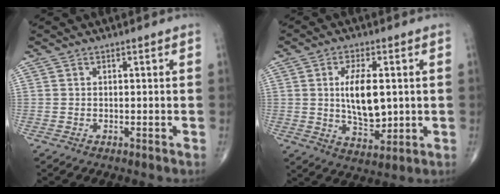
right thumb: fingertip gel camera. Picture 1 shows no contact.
{"total": 10.7, "force": [1.1, 5.3, 9.2], "torque": [-0.148, -0.012, 0.027]}